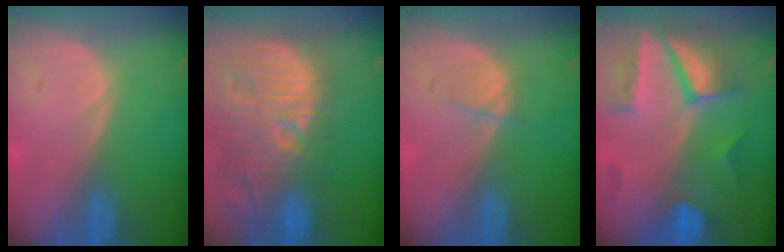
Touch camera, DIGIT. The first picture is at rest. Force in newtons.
{"total": 14.8, "press": 13.1, "slide": 6.9}
{"total": 1.6, "press": 1.5, "slide": 0.2}
{"total": 8.7, "press": 7.8, "slide": 3.9}